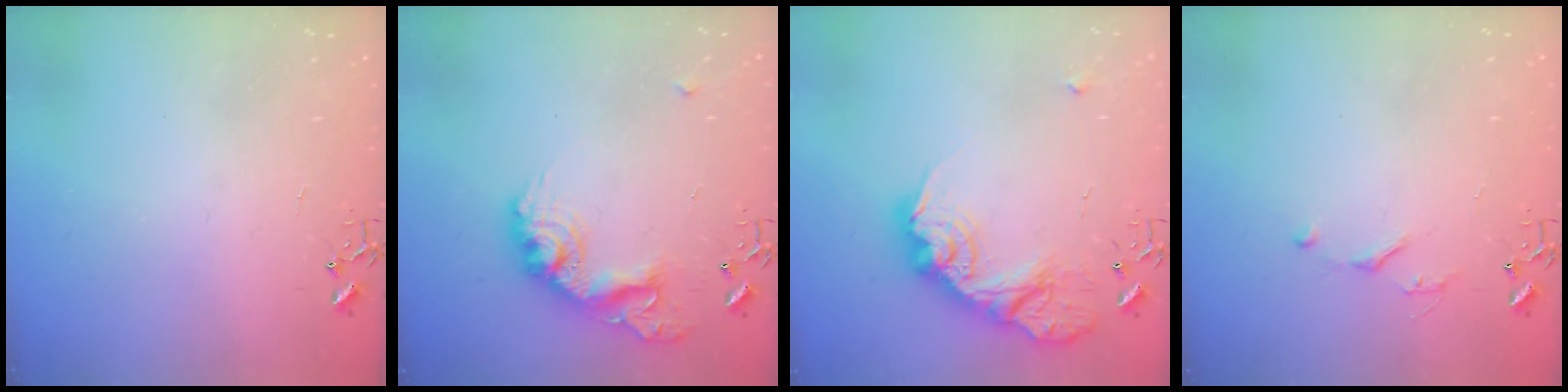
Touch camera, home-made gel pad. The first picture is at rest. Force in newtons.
{"total": 17.2, "press": 17.2, "slide": 1.2}
{"total": 19.4, "press": 19.3, "slide": 1.5}
{"total": 4.3, "press": 4.3, "slide": 0.6}